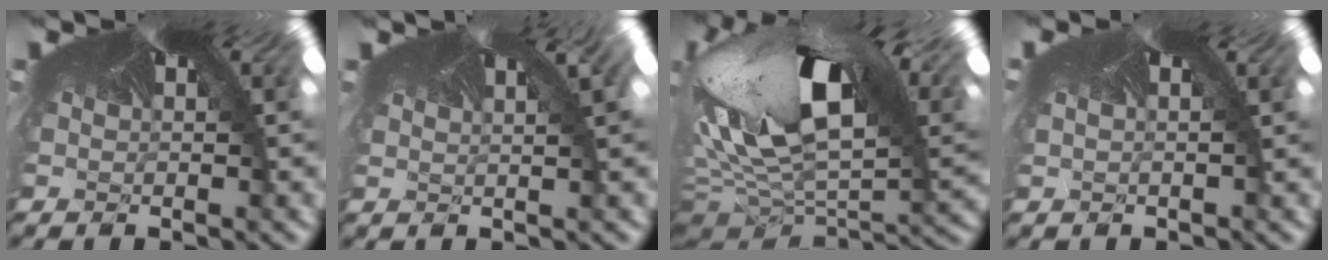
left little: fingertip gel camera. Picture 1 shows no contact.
{"total": 1.6, "force": [0.6, 0.4, 1.4], "torque": [-0.018, 0.009, 0.005]}
{"total": 5.1, "force": [-2.8, 2.5, 3.4], "torque": [-0.129, -0.062, -0.028]}
{"total": 0.8, "force": [-0.1, 0.1, 0.8], "torque": [-0.028, 0.014, -0.002]}